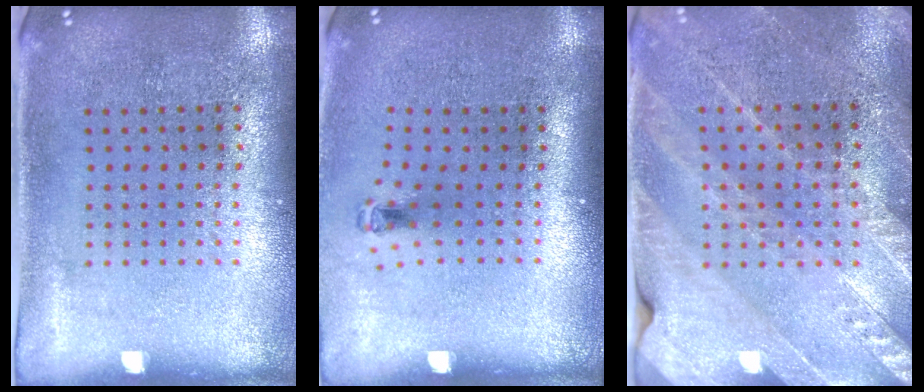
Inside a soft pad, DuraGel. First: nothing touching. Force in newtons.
{"total": 0.8, "press": 0.4, "slide": 0.7}
{"total": 2.6, "press": 2.5, "slide": 0.6}